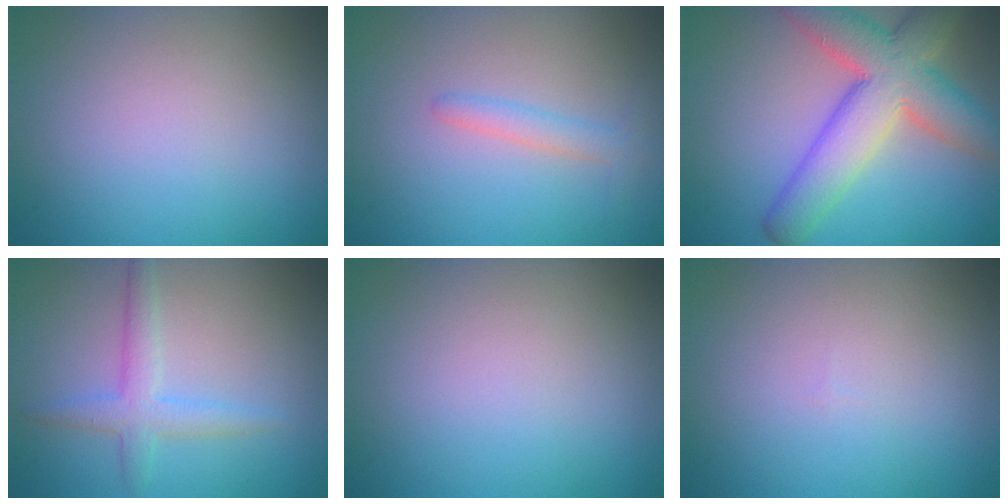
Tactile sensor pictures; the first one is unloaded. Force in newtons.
{"total": 1.7, "press": 1.7, "slide": 0.1}
{"total": 9.0, "press": 9.0, "slide": 0.6}
{"total": 2.7, "press": 2.7, "slide": 0.1}
{"total": 0.0}
{"total": 0.0}